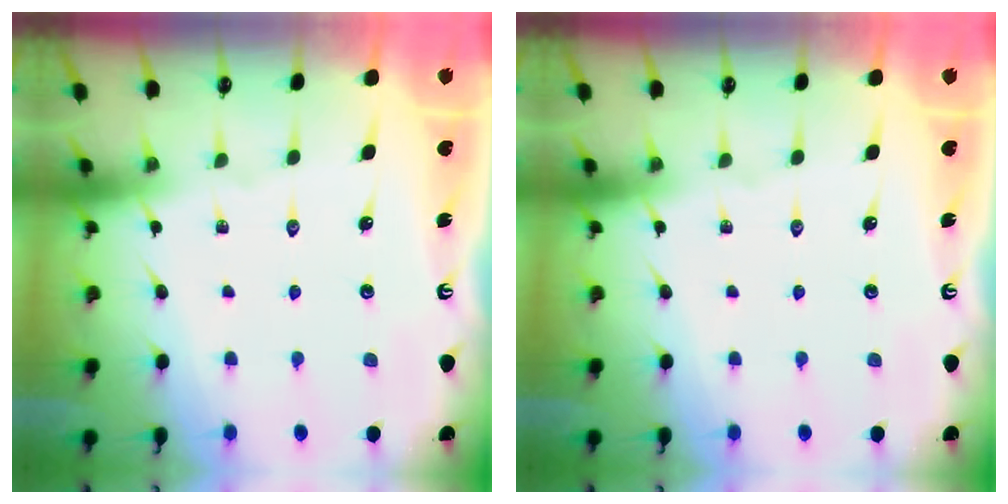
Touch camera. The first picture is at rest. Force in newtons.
{"total": 0.0}